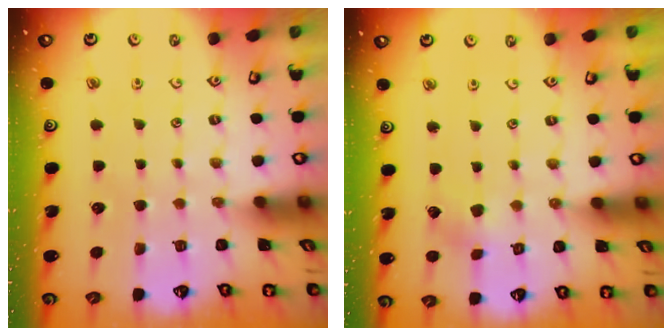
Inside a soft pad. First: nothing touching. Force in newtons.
{"total": 2.4, "press": 2.2, "slide": 0.9}